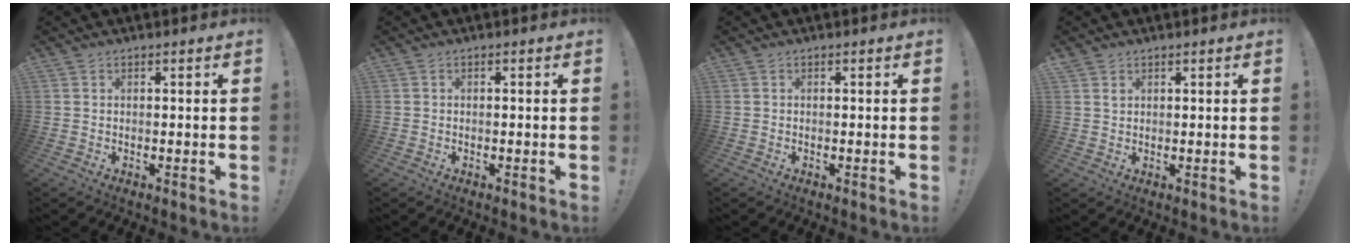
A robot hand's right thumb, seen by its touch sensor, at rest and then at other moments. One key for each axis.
{"total": 0.6, "fx": -0.5, "fy": 0.0, "fz": 0.3, "tx": -0.006, "ty": -0.001, "tz": -0.008}
{"total": 0.0}
{"total": 1.5, "fx": 1.1, "fy": 0.9, "fz": 0.3, "tx": 0.008, "ty": -0.008, "tz": 0.019}